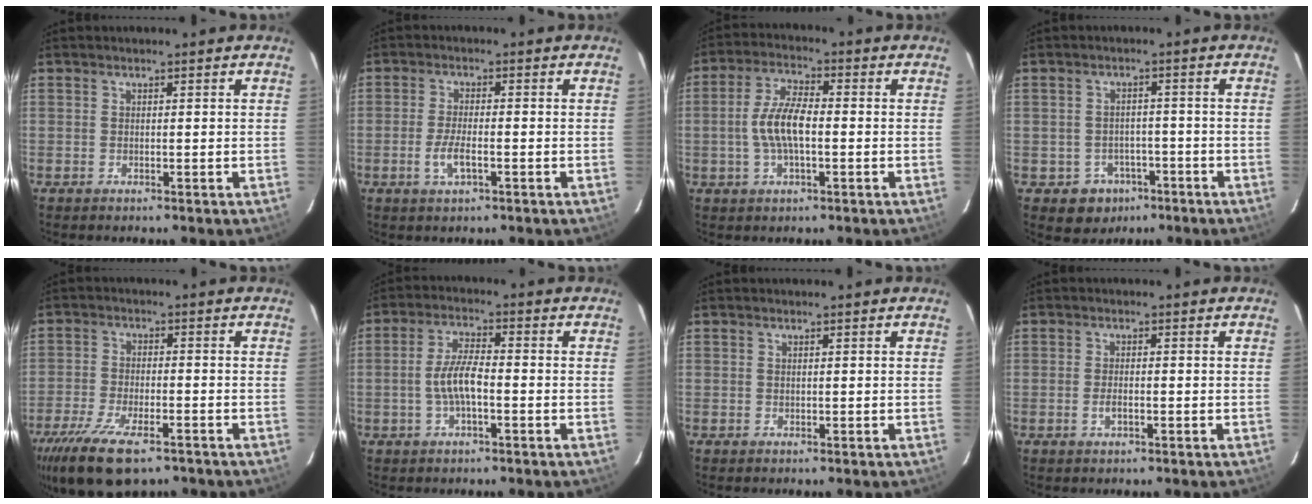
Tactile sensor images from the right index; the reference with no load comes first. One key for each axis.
{"total": 4.4, "fx": -1.8, "fy": 1.4, "fz": 3.7, "tx": -0.080, "ty": -0.006, "tz": -0.033}
{"total": 8.0, "fx": -1.1, "fy": 2.9, "fz": 7.3, "tx": -0.149, "ty": 0.009, "tz": -0.020}
{"total": 6.1, "fx": -3.2, "fy": 5.1, "fz": 1.0, "tx": -0.031, "ty": 0.023, "tz": -0.029}
{"total": 14.4, "fx": -9.8, "fy": 5.1, "fz": 9.3, "tx": -0.207, "ty": -0.041, "tz": -0.172}
{"total": 6.1, "fx": -1.6, "fy": 1.7, "fz": 5.7, "tx": -0.115, "ty": 0.006, "tz": -0.029}
{"total": 0.0}
{"total": 1.9, "fx": -0.8, "fy": 0.9, "fz": 1.5, "tx": -0.031, "ty": -0.003, "tz": -0.014}